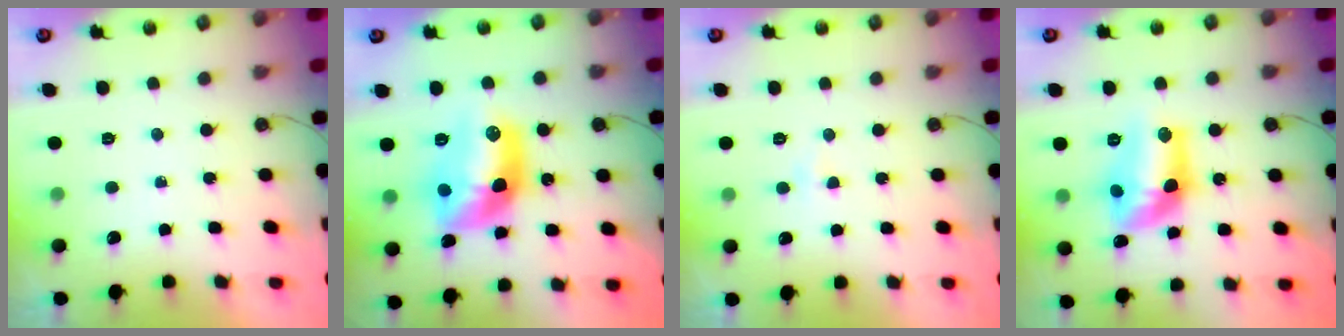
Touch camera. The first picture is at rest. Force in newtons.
{"total": 14.8, "press": 14.8, "slide": 1.1}
{"total": 2.3, "press": 2.3, "slide": 0.4}
{"total": 13.1, "press": 13.1, "slide": 0.8}